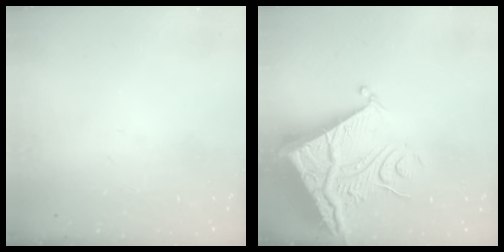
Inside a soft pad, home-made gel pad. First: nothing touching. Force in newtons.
{"total": 12.7, "press": 12.6, "slide": 1.2}